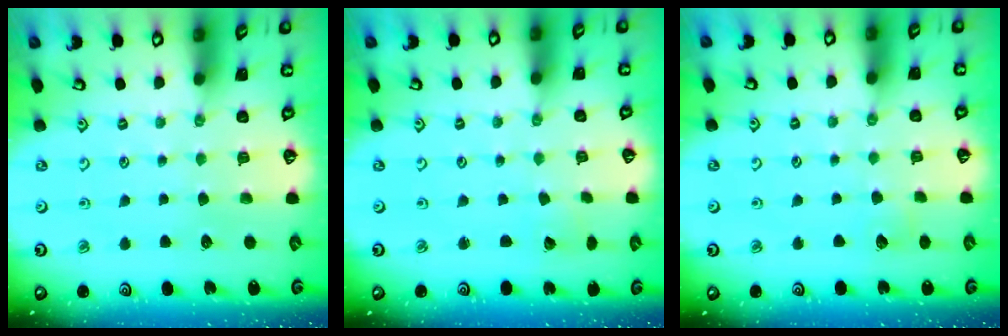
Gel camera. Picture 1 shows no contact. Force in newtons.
{"total": 1.8, "press": 1.8, "slide": 0.1}
{"total": 3.9, "press": 3.8, "slide": 0.5}